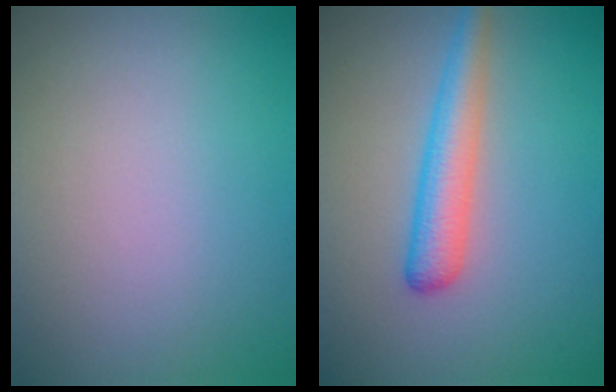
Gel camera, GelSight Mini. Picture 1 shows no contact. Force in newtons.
{"total": 3.3, "press": 3.3, "slide": 0.2}